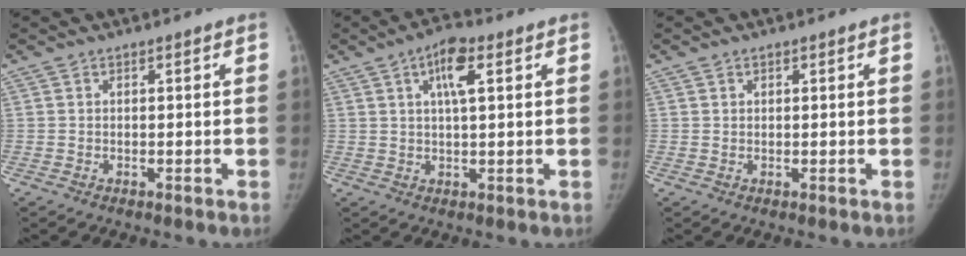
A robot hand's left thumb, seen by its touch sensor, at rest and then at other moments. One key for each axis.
{"total": 6.4, "fx": 2.5, "fy": 2.1, "fz": 5.5, "tx": -0.090, "ty": 0.001, "tz": 0.039}
{"total": 0.6, "fx": 0.3, "fy": 0.5, "fz": 0.0, "tx": 0.006, "ty": -0.001, "tz": 0.003}